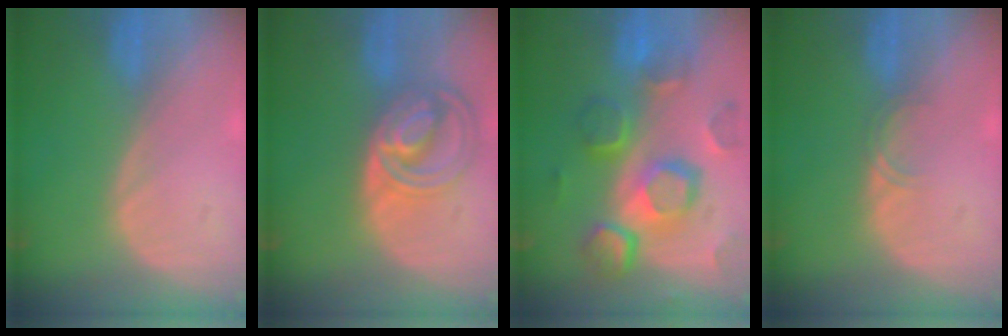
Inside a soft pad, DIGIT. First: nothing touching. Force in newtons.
{"total": 8.6, "press": 7.4, "slide": 4.4}
{"total": 12.3, "press": 10.6, "slide": 6.2}
{"total": 1.4, "press": 1.4, "slide": 0.2}